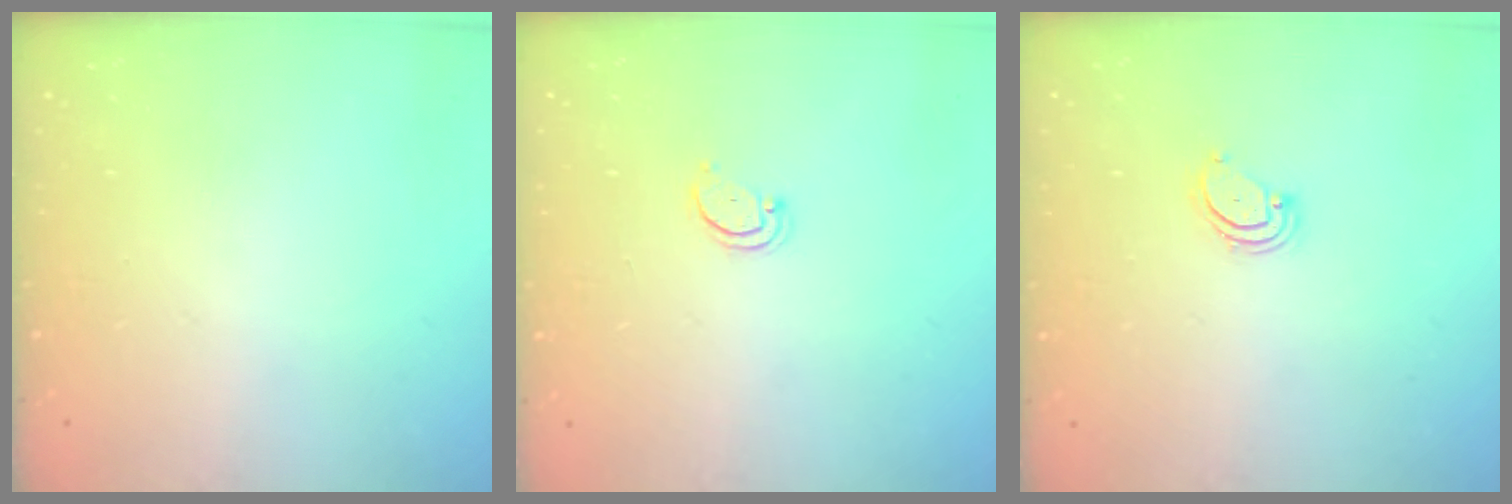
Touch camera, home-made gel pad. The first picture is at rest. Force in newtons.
{"total": 2.2, "press": 2.2, "slide": 0.4}
{"total": 3.0, "press": 3.0, "slide": 0.4}